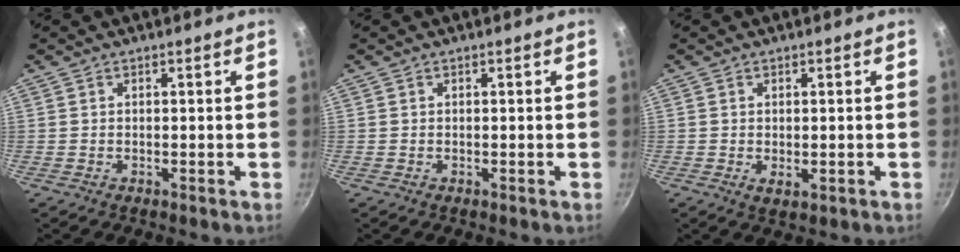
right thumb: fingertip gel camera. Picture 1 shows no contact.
{"total": 0.0}
{"total": 2.2, "force": [-0.2, 1.1, 1.9], "torque": [-0.030, -0.008, -0.001]}